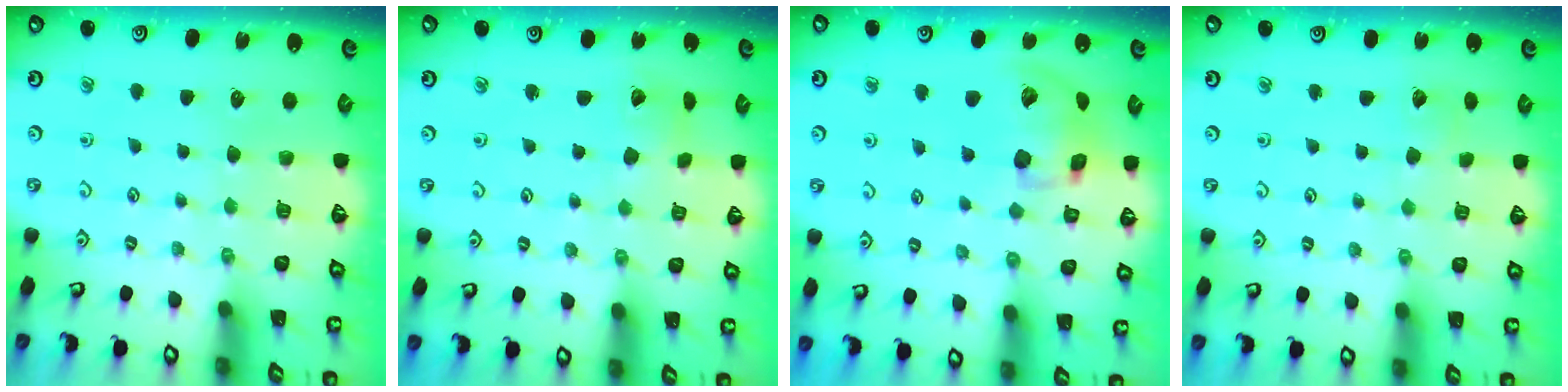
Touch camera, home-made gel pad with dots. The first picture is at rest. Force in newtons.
{"total": 3.6, "press": 3.6, "slide": 0.3}
{"total": 15.5, "press": 15.3, "slide": 2.5}
{"total": 2.8, "press": 2.7, "slide": 0.3}